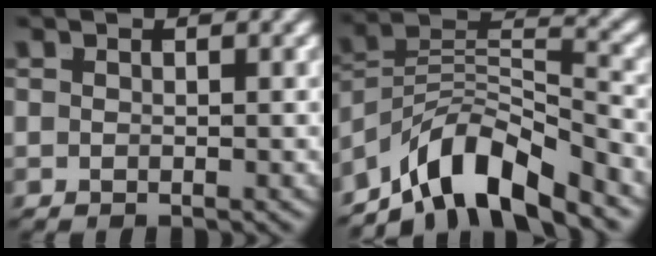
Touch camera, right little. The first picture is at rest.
{"total": 10.7, "force": [-5.1, 6.6, 6.7], "torque": [-0.107, -0.029, -0.077]}